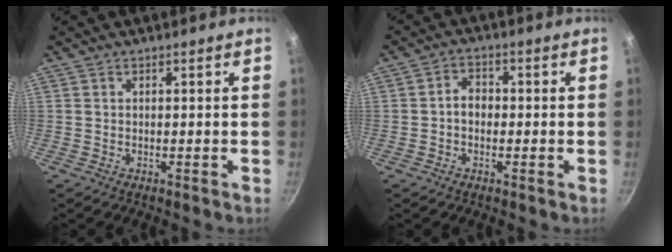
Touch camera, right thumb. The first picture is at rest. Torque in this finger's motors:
{"motor_torque": [0.00, -0.01, 0.01, 0.00, 0.08]}